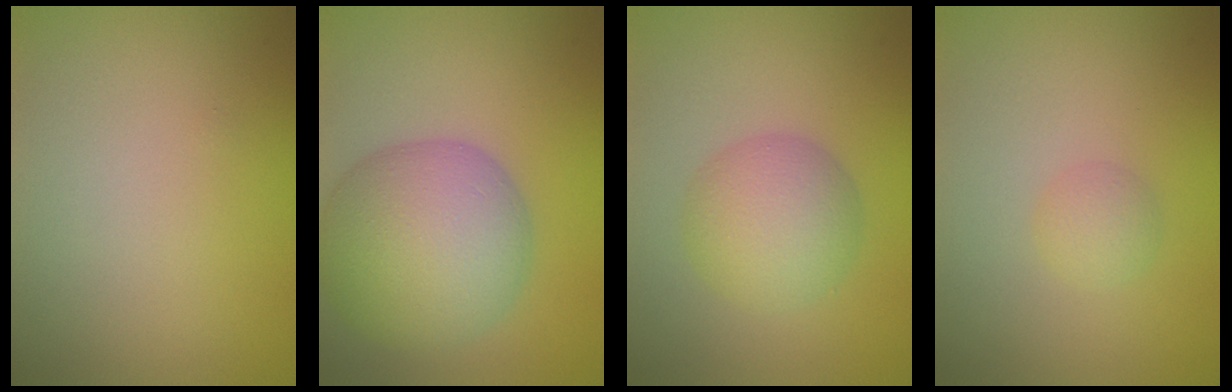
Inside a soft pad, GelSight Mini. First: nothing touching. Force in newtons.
{"total": 9.5, "press": 9.5, "slide": 0.5}
{"total": 4.8, "press": 4.8, "slide": 0.3}
{"total": 1.3, "press": 1.3, "slide": 0.1}